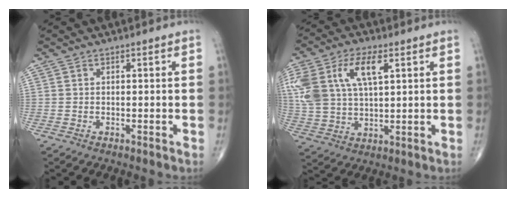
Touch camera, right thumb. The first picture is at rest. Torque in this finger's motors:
{"motor_torque": [0.25, 0.36, 1.74, 0.66, 0.28]}